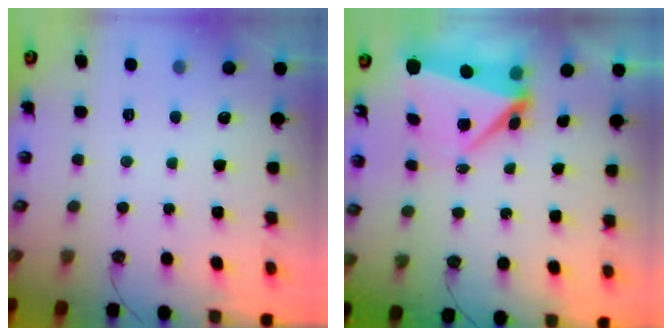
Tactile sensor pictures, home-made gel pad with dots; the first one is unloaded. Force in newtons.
{"total": 5.7, "press": 5.7, "slide": 0.9}